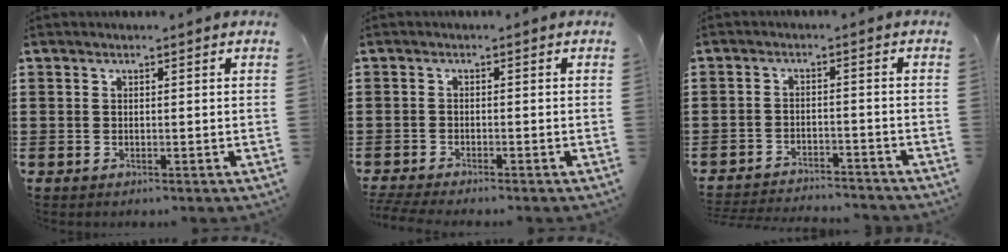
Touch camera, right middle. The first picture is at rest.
{"total": 1.8, "force": [-1.7, -0.2, 0.6], "torque": [-0.019, -0.006, -0.035]}
{"total": 3.3, "force": [-3.3, 0.1, 0.2], "torque": [-0.009, -0.001, -0.069]}